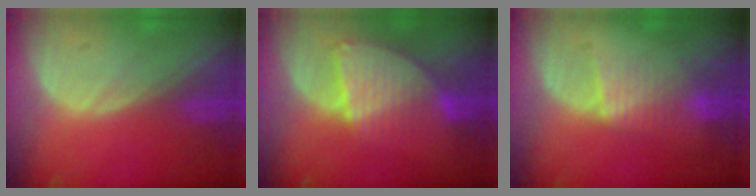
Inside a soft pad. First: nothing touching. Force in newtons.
{"total": 8.4, "press": 7.3, "slide": 4.1}
{"total": 4.0, "press": 4.0, "slide": 0.4}